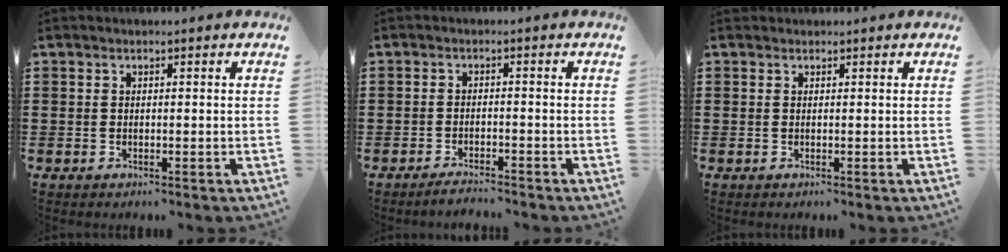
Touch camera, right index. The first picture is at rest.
{"total": 2.1, "force": [-2.1, -0.1, 0.3], "torque": [-0.009, 0.001, -0.041]}
{"total": 0.0}